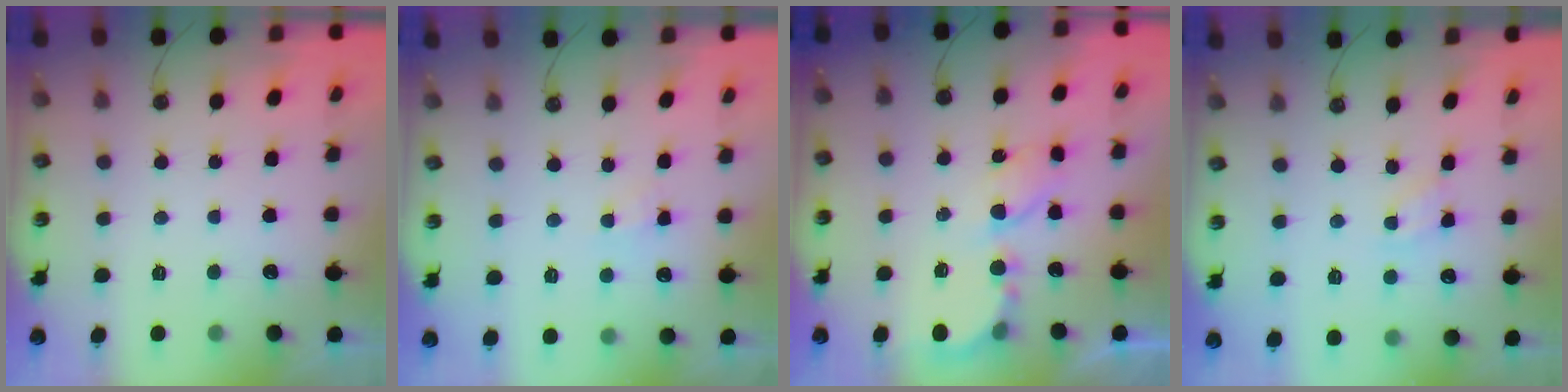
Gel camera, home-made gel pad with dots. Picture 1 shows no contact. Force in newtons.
{"total": 2.0, "press": 2.0, "slide": 0.3}
{"total": 7.3, "press": 7.3, "slide": 0.5}
{"total": 2.7, "press": 2.7, "slide": 0.3}